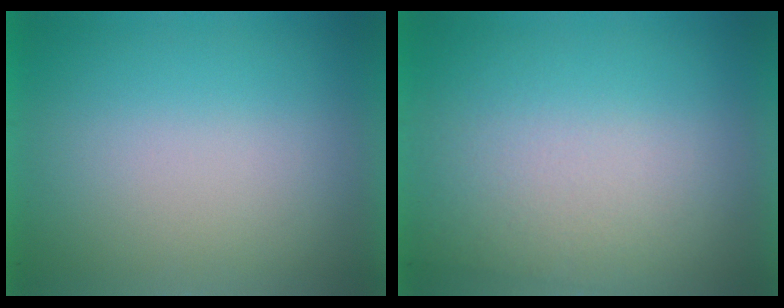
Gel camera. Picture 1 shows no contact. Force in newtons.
{"total": 2.6}